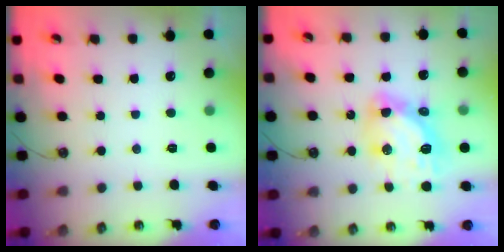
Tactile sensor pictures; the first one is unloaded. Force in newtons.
{"total": 13.2, "press": 13.1, "slide": 1.4}